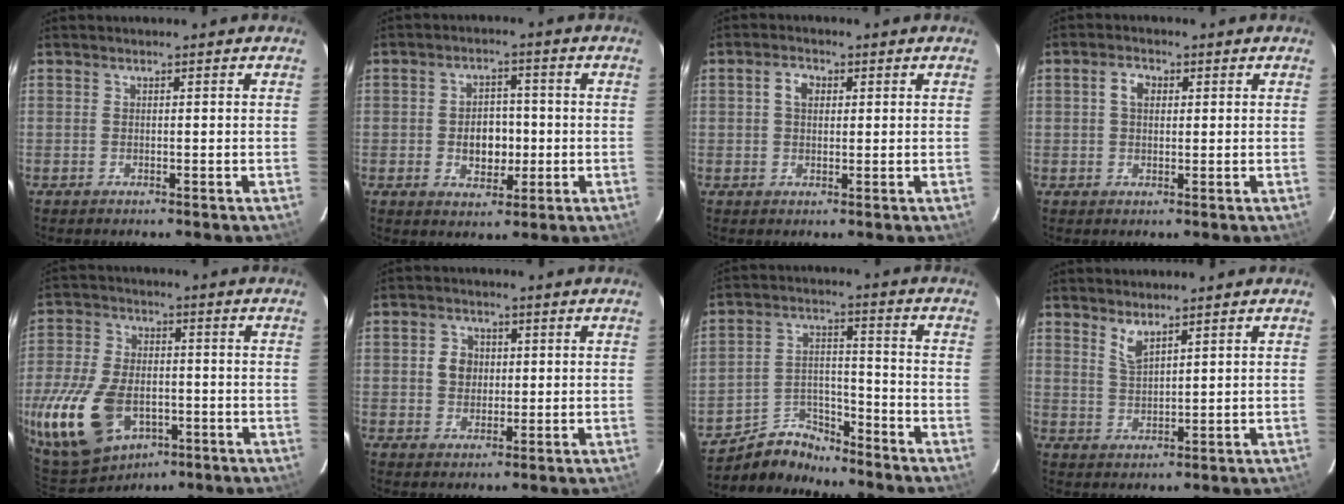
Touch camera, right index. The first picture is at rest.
{"total": 6.3, "force": [-0.9, 4.6, 4.2], "torque": [-0.080, 0.007, -0.006]}
{"total": 3.2, "force": [0.8, 2.3, 2.1], "torque": [-0.038, 0.011, 0.014]}
{"total": 3.2, "force": [0.7, 2.2, 2.2], "torque": [-0.039, 0.011, 0.013]}
{"total": 21.4, "force": [-7.9, 13.8, 14.3], "torque": [-0.343, -0.024, -0.121]}
{"total": 4.6, "force": [0.7, 4.1, 2.0], "torque": [-0.032, 0.012, 0.015]}
{"total": 8.0, "force": [-7.4, 2.9, -0.1], "torque": [-0.010, 0.036, -0.138]}
{"total": 3.4, "force": [2.6, 0.8, 1.9], "torque": [-0.038, -0.002, 0.052]}